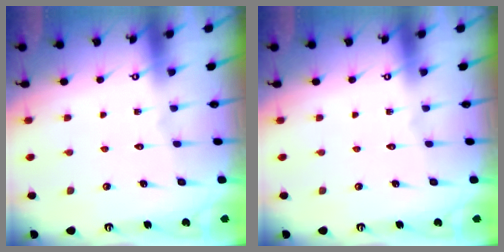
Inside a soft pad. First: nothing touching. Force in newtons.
{"total": 0.0}